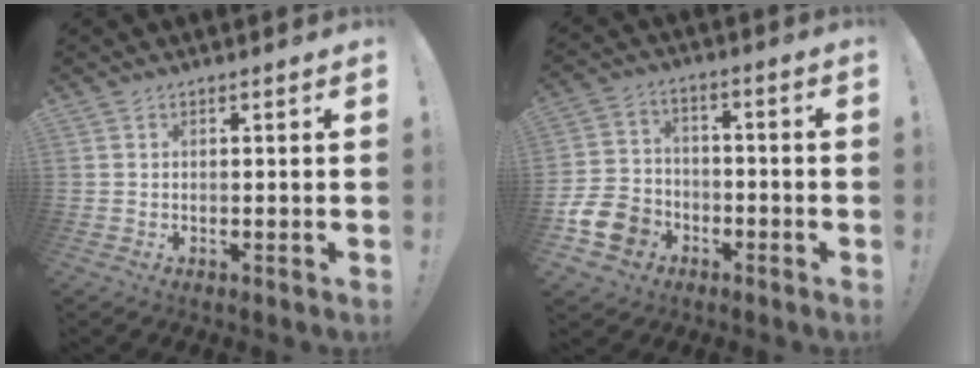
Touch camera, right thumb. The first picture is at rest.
{"total": 12.6, "force": [-6.1, 9.7, 5.3], "torque": [-0.113, 0.043, -0.110]}